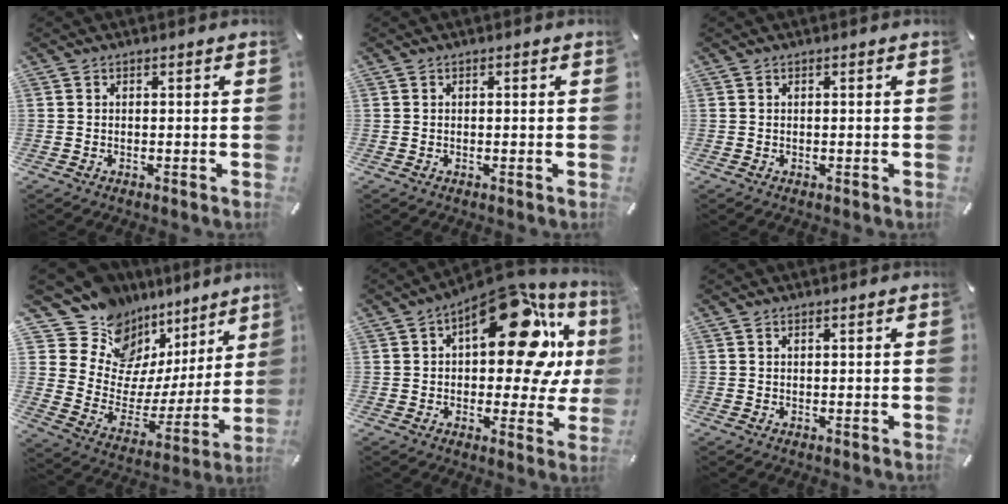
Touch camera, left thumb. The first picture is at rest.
{"total": 0.0}
{"total": 0.0}
{"total": 14.3, "force": [11.2, 8.6, 2.5], "torque": [-0.053, -0.123, 0.198]}
{"total": 22.7, "force": [8.0, 11.3, 18.0], "torque": [-0.221, -0.054, 0.126]}
{"total": 0.6, "force": [0.3, 0.0, 0.5], "torque": [-0.009, 0.000, 0.006]}